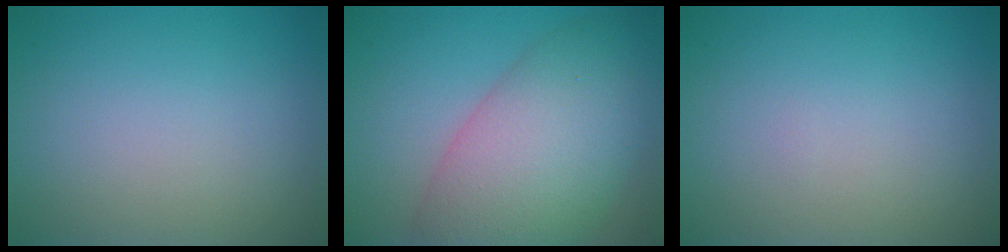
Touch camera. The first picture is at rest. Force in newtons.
{"total": 10.1, "press": 10.0, "slide": 0.5}
{"total": 0.0}